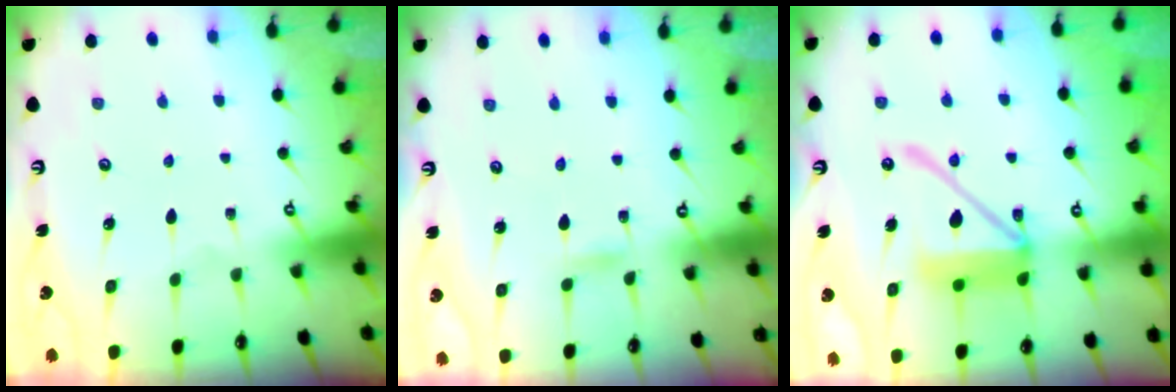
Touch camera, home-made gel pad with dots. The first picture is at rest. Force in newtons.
{"total": 2.8, "press": 2.7, "slide": 0.3}
{"total": 15.4, "press": 15.2, "slide": 2.3}